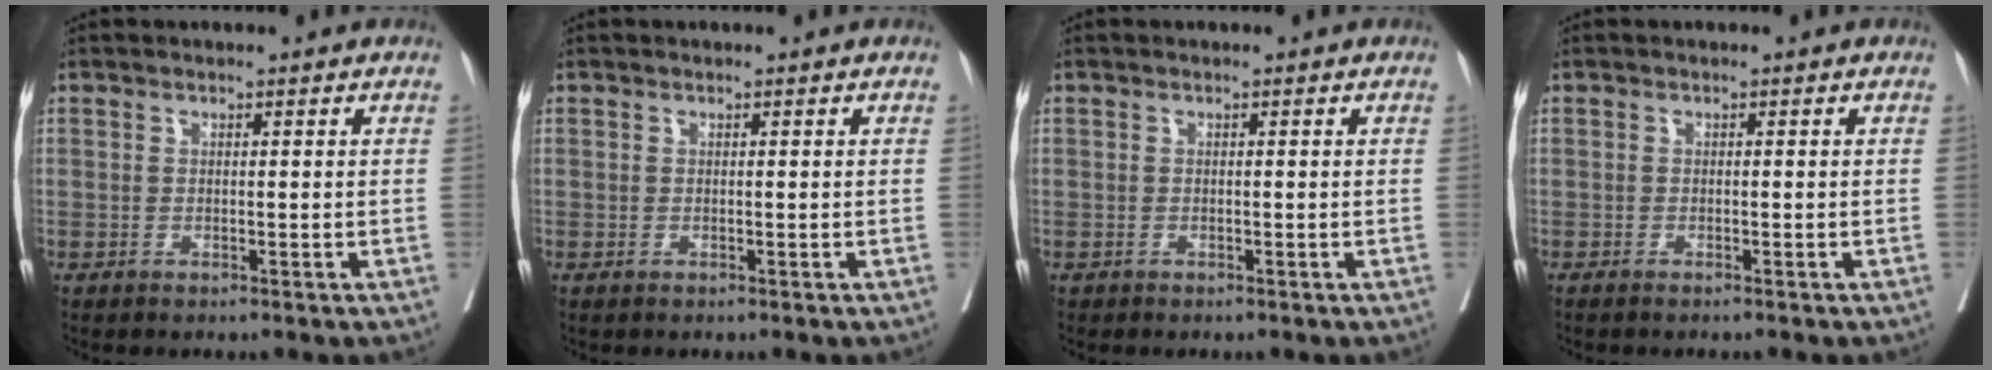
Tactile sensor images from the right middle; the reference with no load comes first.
{"total": 0.0}
{"total": 0.0}
{"total": 1.7, "force": [-1.5, -0.2, 0.9], "torque": [-0.012, 0.000, -0.015]}